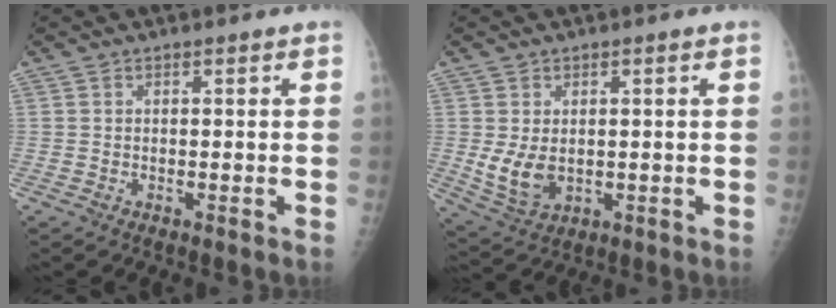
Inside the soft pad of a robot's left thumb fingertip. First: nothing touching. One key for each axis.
{"total": 6.6, "fx": 0.0, "fy": 4.5, "fz": 4.8, "tx": -0.081, "ty": -0.010, "tz": 0.016}